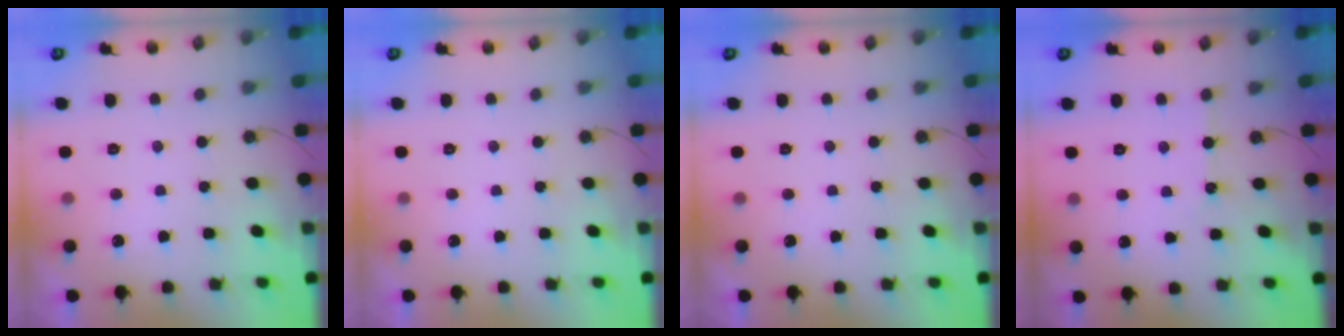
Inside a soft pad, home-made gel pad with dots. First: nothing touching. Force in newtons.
{"total": 0.0}
{"total": 0.0}
{"total": 1.4, "press": 1.3, "slide": 0.3}